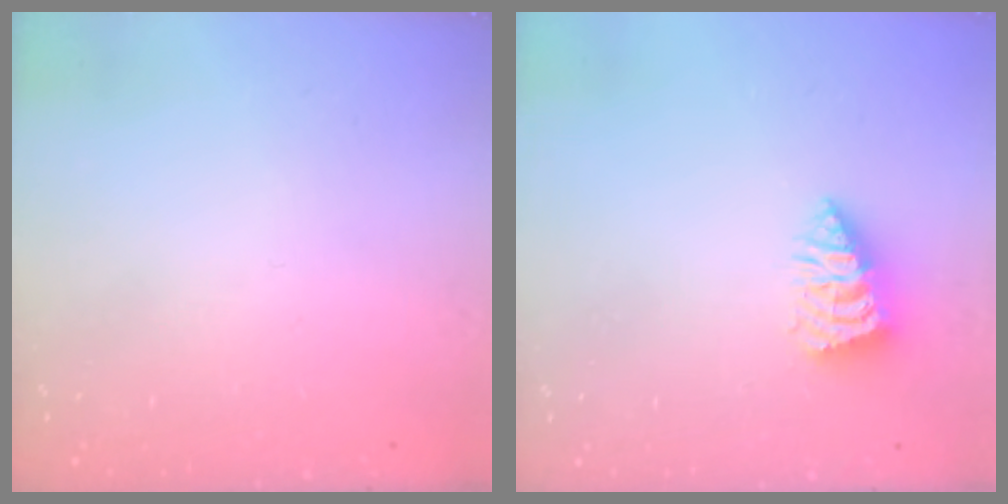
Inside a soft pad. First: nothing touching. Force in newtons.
{"total": 2.6, "press": 2.6, "slide": 0.1}